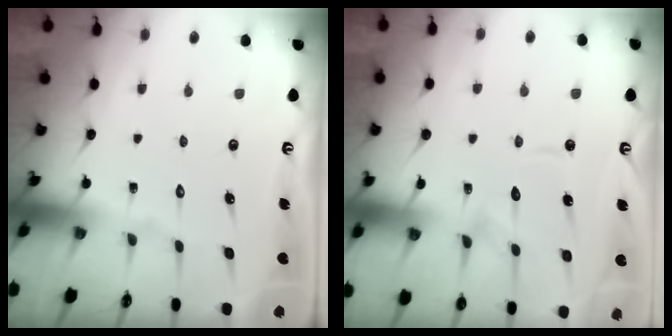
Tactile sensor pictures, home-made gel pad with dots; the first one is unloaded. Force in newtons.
{"total": 10.8, "press": 10.8, "slide": 1.1}